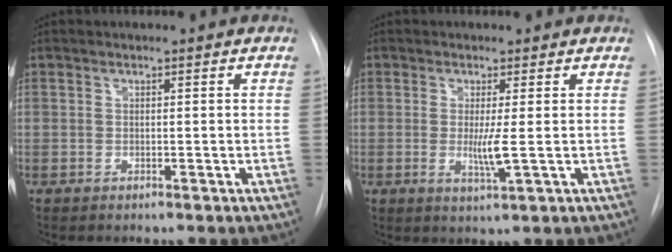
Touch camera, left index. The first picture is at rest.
{"total": 3.4, "force": [-0.1, -0.2, 3.4], "torque": [-0.070, -0.010, 0.001]}